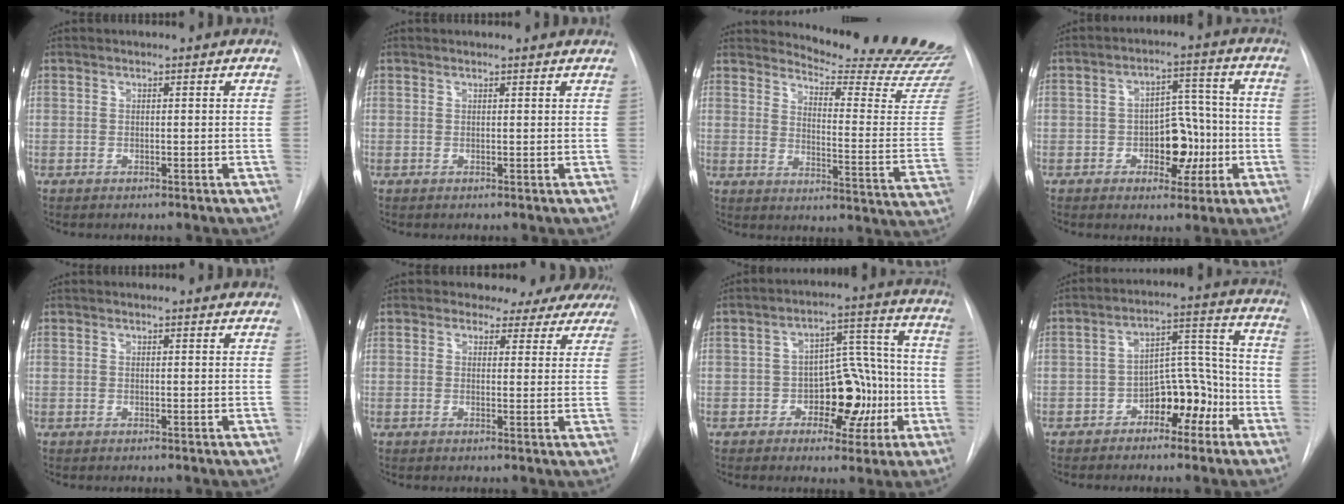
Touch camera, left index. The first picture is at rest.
{"total": 2.3, "force": [2.3, 0.3, 0.4], "torque": [-0.010, 0.007, 0.018]}
{"total": 20.2, "force": [19.7, 0.0, 4.5], "torque": [-0.067, -0.157, 0.227]}
{"total": 8.3, "force": [-2.4, 4.8, 6.3], "torque": [-0.084, 0.021, -0.033]}
{"total": 4.6, "force": [4.4, 0.9, 0.8], "torque": [-0.007, 0.001, 0.034]}
{"total": 10.4, "force": [9.2, 4.5, 1.1], "torque": [0.016, -0.014, 0.074]}
{"total": 10.1, "force": [-3.0, 5.9, 7.6], "torque": [-0.099, 0.030, -0.038]}
{"total": 8.7, "force": [-4.7, 4.6, 5.8], "torque": [-0.083, 0.036, -0.071]}